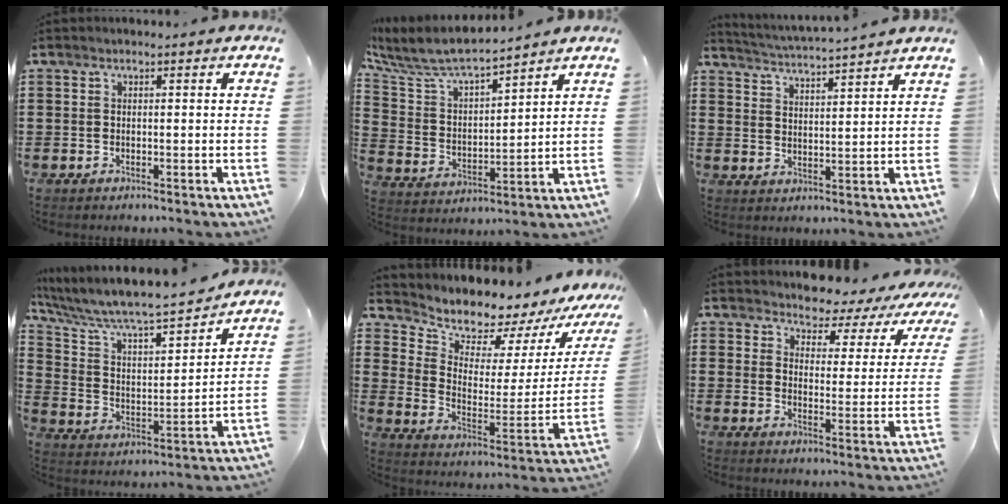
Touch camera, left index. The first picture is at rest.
{"total": 7.4, "force": [6.8, 1.2, 2.7], "torque": [-0.086, -0.041, 0.115]}
{"total": 3.6, "force": [3.5, -0.9, 0.3], "torque": [-0.022, -0.026, 0.058]}
{"total": 6.9, "force": [6.3, 0.8, 2.8], "torque": [-0.086, -0.053, 0.100]}
{"total": 7.3, "force": [7.0, 1.9, 0.4], "torque": [-0.041, -0.073, 0.117]}
{"total": 3.6, "force": [3.5, 0.9, -0.1], "torque": [-0.025, -0.030, 0.054]}